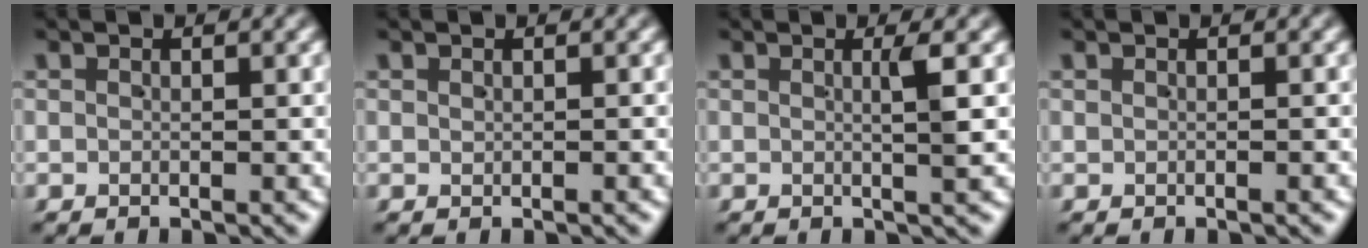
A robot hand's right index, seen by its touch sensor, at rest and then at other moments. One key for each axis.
{"total": 0.0}
{"total": 1.6, "fx": 0.3, "fy": -0.3, "fz": 1.6, "tx": -0.021, "ty": -0.001, "tz": 0.005}
{"total": 0.0}